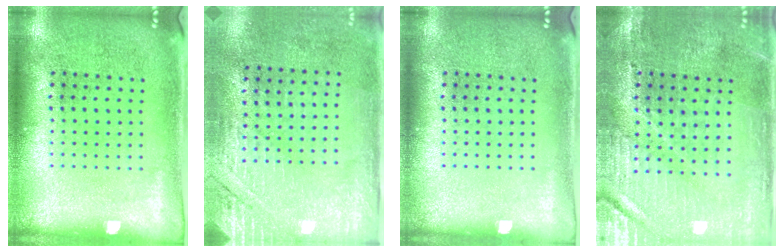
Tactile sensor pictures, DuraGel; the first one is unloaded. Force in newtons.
{"total": 2.8, "press": 2.5, "slide": 1.2}
{"total": 0.0}
{"total": 1.3, "press": 1.3, "slide": 0.2}